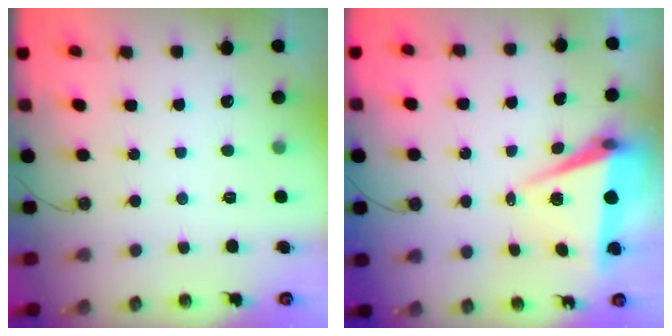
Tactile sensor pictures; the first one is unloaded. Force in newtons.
{"total": 7.6, "press": 6.1, "slide": 4.5}